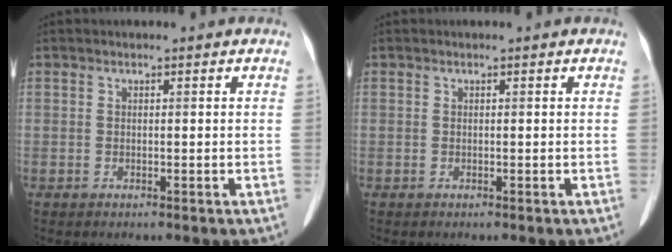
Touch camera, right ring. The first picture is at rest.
{"total": 0.0}